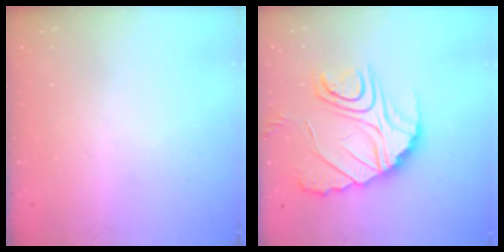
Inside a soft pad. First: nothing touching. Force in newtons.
{"total": 19.1, "press": 19.0, "slide": 2.0}